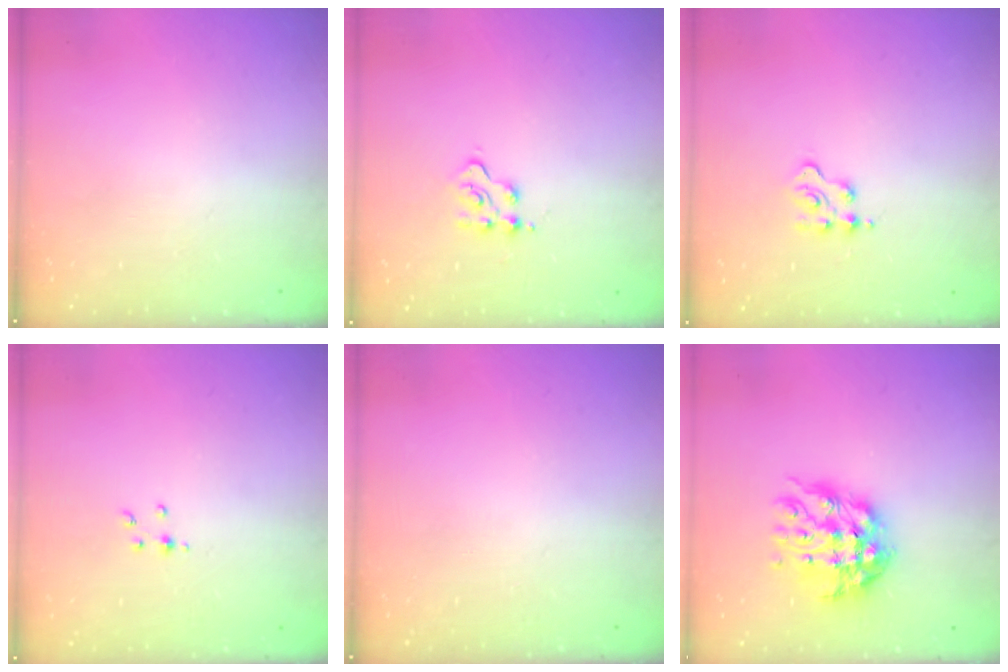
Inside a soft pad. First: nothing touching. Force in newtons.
{"total": 4.5, "press": 4.5, "slide": 0.4}
{"total": 2.5, "press": 2.4, "slide": 0.5}
{"total": 2.4, "press": 2.4, "slide": 0.3}
{"total": 0.0}
{"total": 14.5, "press": 14.4, "slide": 0.8}